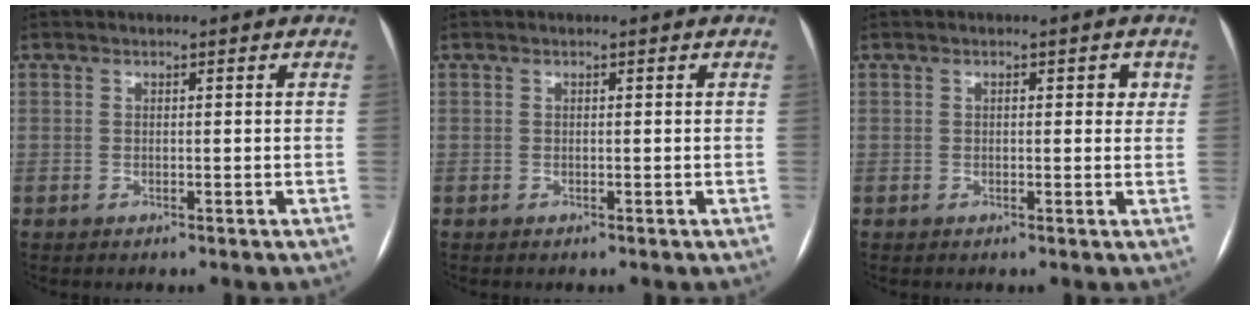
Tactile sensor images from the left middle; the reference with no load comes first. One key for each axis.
{"total": 0.0}
{"total": 2.7, "fx": 1.0, "fy": 1.3, "fz": 2.2, "tx": -0.024, "ty": 0.008, "tz": 0.007}